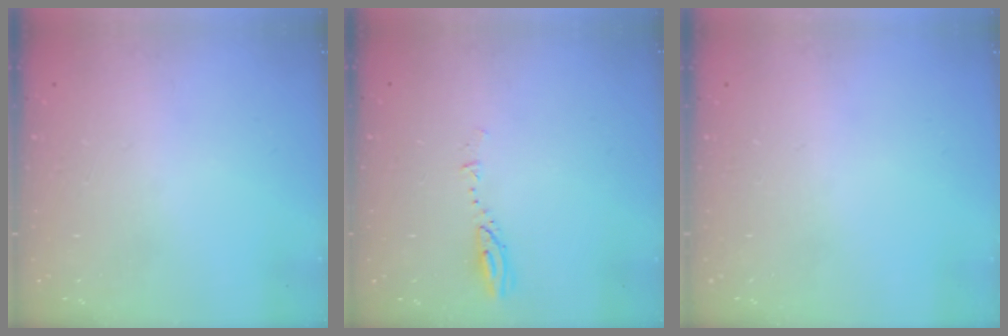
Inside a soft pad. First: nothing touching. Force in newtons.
{"total": 3.1, "press": 3.1, "slide": 0.3}
{"total": 0.0}